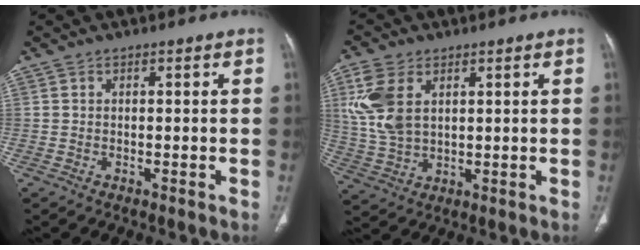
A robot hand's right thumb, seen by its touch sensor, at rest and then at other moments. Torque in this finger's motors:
{"motor_torque": [1.19, 1.97, 1.14, -0.20, 0.41]}